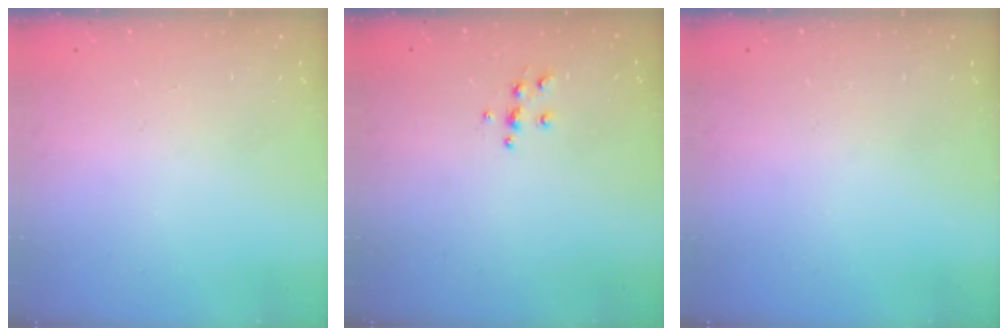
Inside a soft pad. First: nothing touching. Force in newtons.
{"total": 5.3, "press": 5.2, "slide": 0.5}
{"total": 0.0}